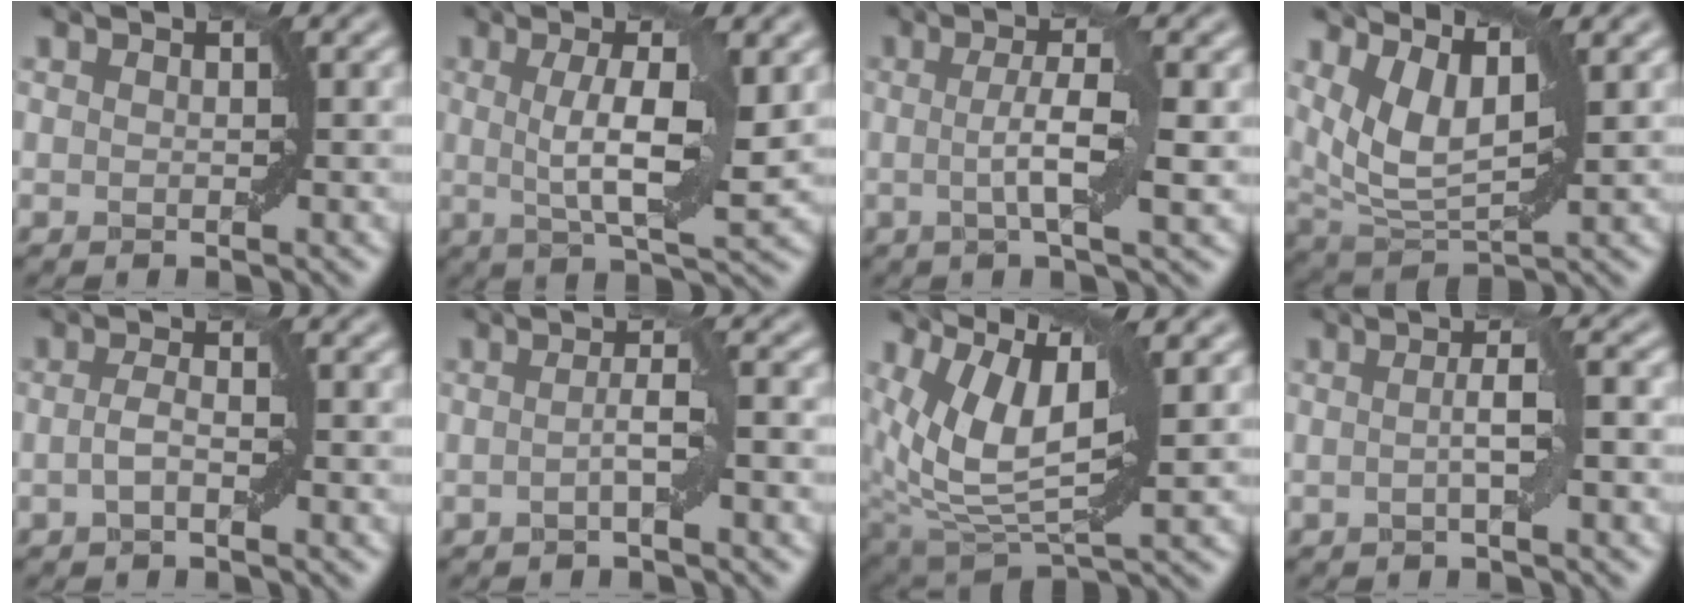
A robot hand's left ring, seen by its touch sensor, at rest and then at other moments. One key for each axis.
{"total": 7.0, "fx": 1.0, "fy": 1.5, "fz": 6.7, "tx": -0.099, "ty": 0.001, "tz": 0.016}
{"total": 5.1, "fx": 0.2, "fy": 0.8, "fz": 5.0, "tx": -0.085, "ty": 0.003, "tz": 0.001}
{"total": 5.3, "fx": 2.8, "fy": 2.2, "fz": 4.0, "tx": -0.090, "ty": -0.005, "tz": 0.060}
{"total": 1.6, "fx": -0.4, "fy": 0.3, "fz": 1.5, "tx": -0.030, "ty": 0.005, "tz": -0.012}
{"total": 2.4, "fx": -0.4, "fy": 0.1, "fz": 2.4, "tx": -0.041, "ty": 0.003, "tz": -0.011}
{"total": 9.3, "fx": 3.2, "fy": 4.2, "fz": 7.7, "tx": -0.151, "ty": 0.001, "tz": 0.066}
{"total": 3.0, "fx": -0.1, "fy": 0.3, "fz": 2.9, "tx": -0.046, "ty": 0.004, "tz": -0.004}